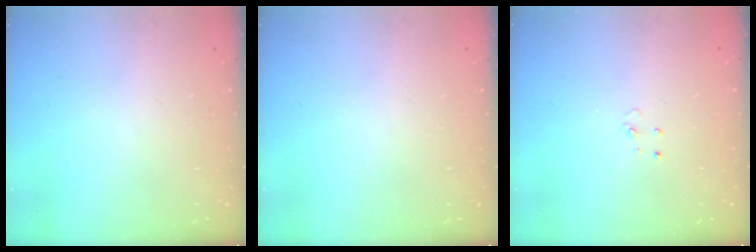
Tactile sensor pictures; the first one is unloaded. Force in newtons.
{"total": 0.0}
{"total": 2.7, "press": 2.7, "slide": 0.2}